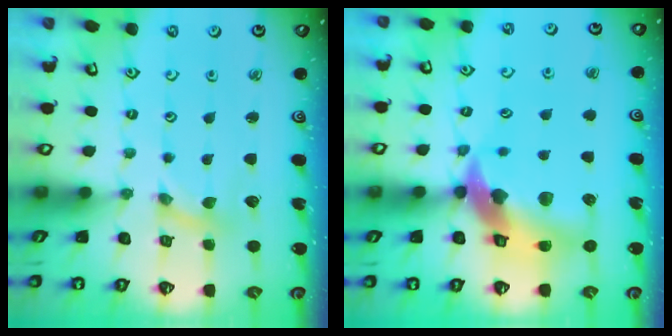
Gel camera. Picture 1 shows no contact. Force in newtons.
{"total": 16.4, "press": 16.2, "slide": 2.3}